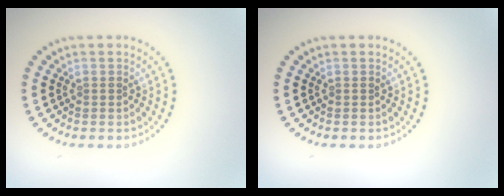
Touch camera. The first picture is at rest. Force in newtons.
{"total": 0.0}